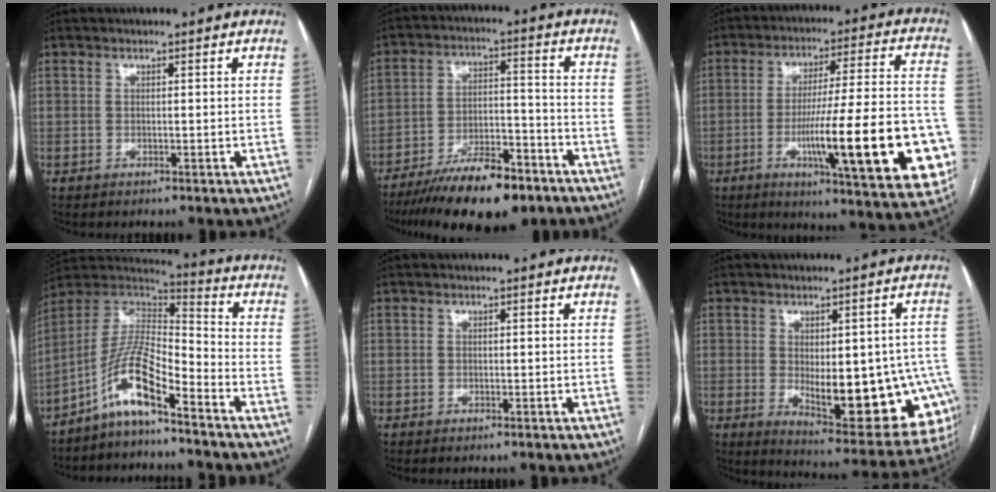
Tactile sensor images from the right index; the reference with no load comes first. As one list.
[{"total": 15.0, "force": [-11.1, 4.1, 9.3], "torque": [-0.154, -0.001, -0.188]}, {"total": 24.2, "force": [-6.8, 2.5, 23.1], "torque": [-0.282, -0.004, -0.090]}, {"total": 10.7, "force": [-7.0, 1.6, 8.0], "torque": [-0.165, 0.019, -0.135]}, {"total": 0.0}, {"total": 18.7, "force": [-4.1, 7.2, 16.8], "torque": [-0.141, 0.007, -0.029]}]